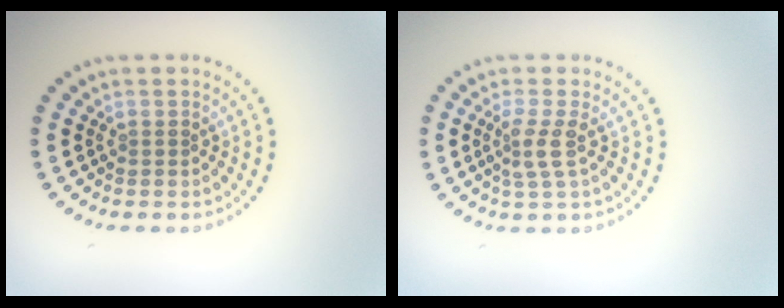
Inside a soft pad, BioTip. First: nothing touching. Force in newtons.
{"total": 2.3, "press": 1.7, "slide": 1.6}